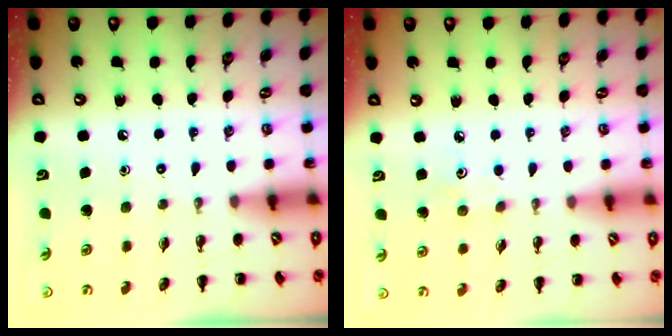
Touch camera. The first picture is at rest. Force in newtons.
{"total": 3.4, "press": 3.3, "slide": 0.8}